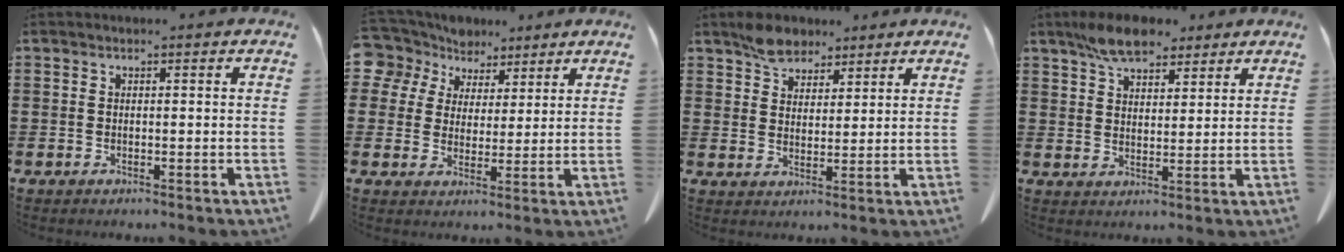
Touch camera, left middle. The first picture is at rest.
{"total": 6.7, "force": [4.8, 4.6, 0.8], "torque": [-0.055, -0.011, 0.090]}
{"total": 5.1, "force": [4.2, 2.6, 1.4], "torque": [-0.033, 0.001, 0.080]}
{"total": 7.1, "force": [5.6, 3.0, 3.3], "torque": [-0.073, -0.002, 0.104]}